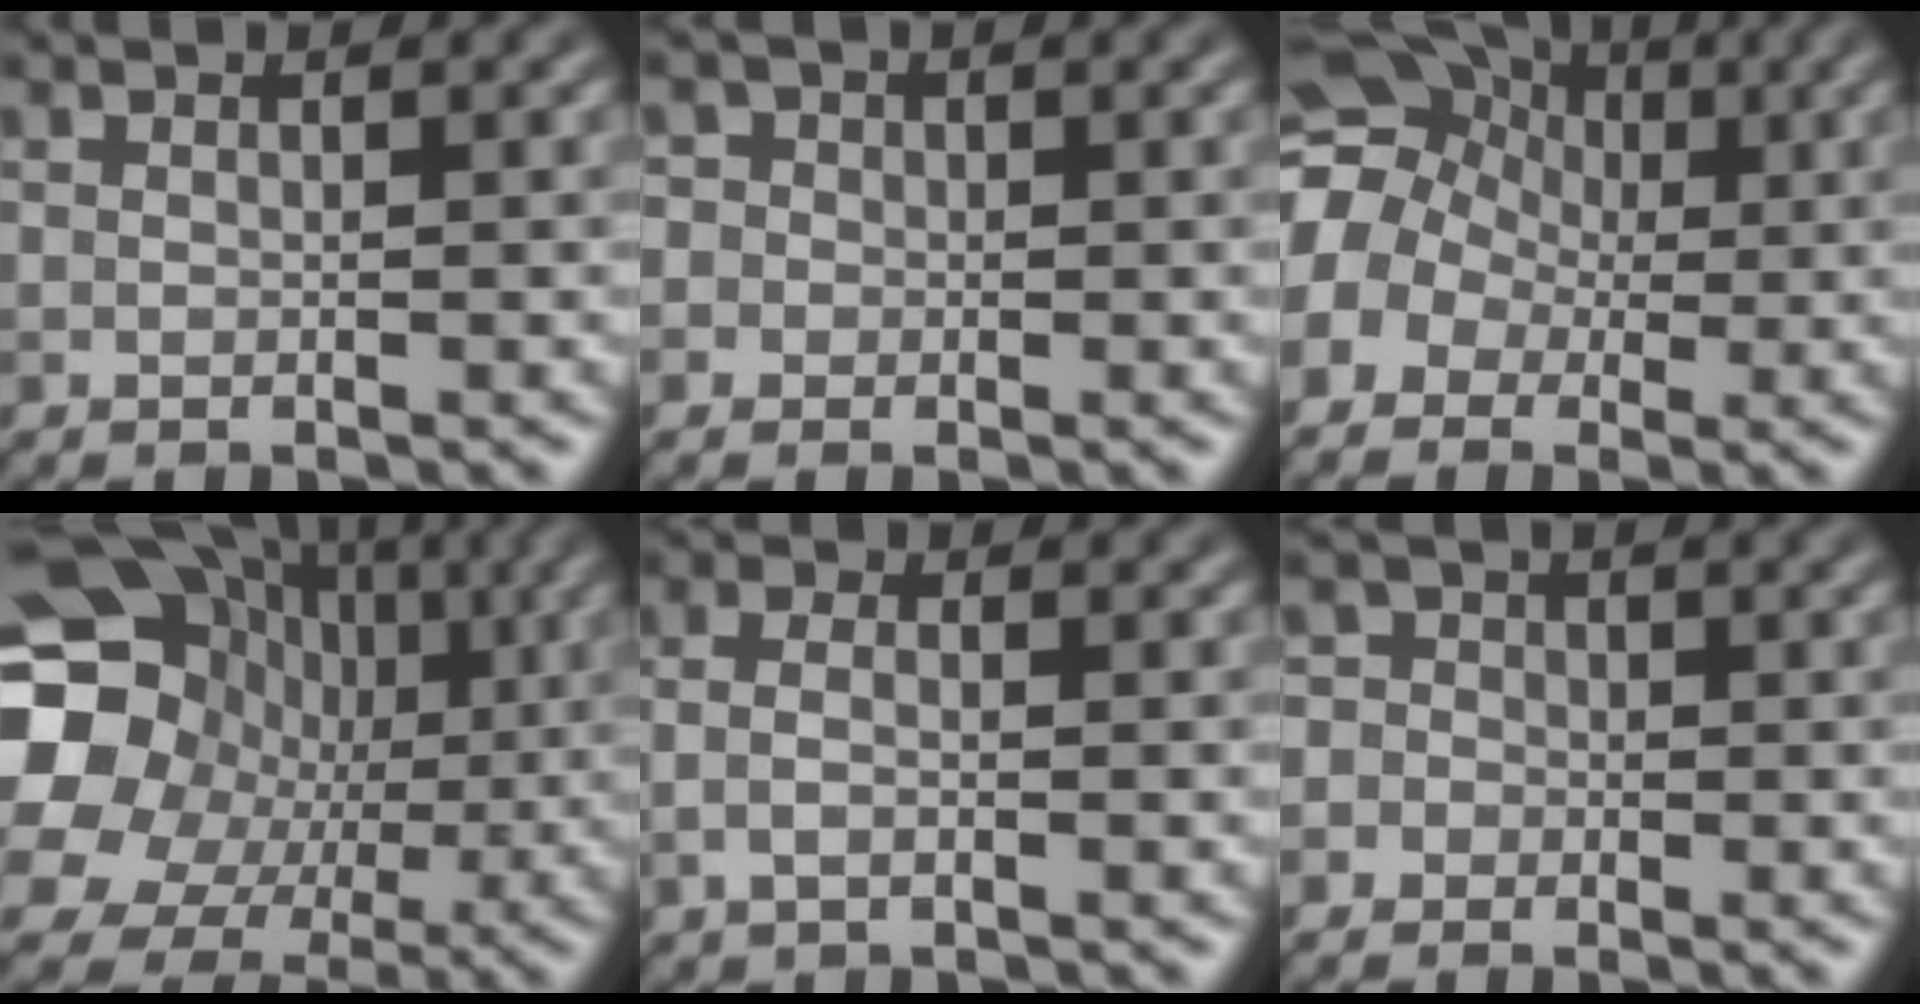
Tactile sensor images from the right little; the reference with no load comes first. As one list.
[{"total": 3.6, "force": [0.7, 3.3, 1.0], "torque": [0.007, 0.033, -0.018]}, {"total": 11.8, "force": [0.9, 10.3, 5.8], "torque": [-0.114, 0.041, -0.034]}, {"total": 20.3, "force": [1.8, 17.8, 9.4], "torque": [-0.198, 0.019, -0.007]}, {"total": 1.6, "force": [-0.5, 0.8, 1.3], "torque": [-0.032, 0.000, -0.015]}, {"total": 4.3, "force": [-0.9, 4.1, 0.9], "torque": [0.015, 0.025, -0.057]}]